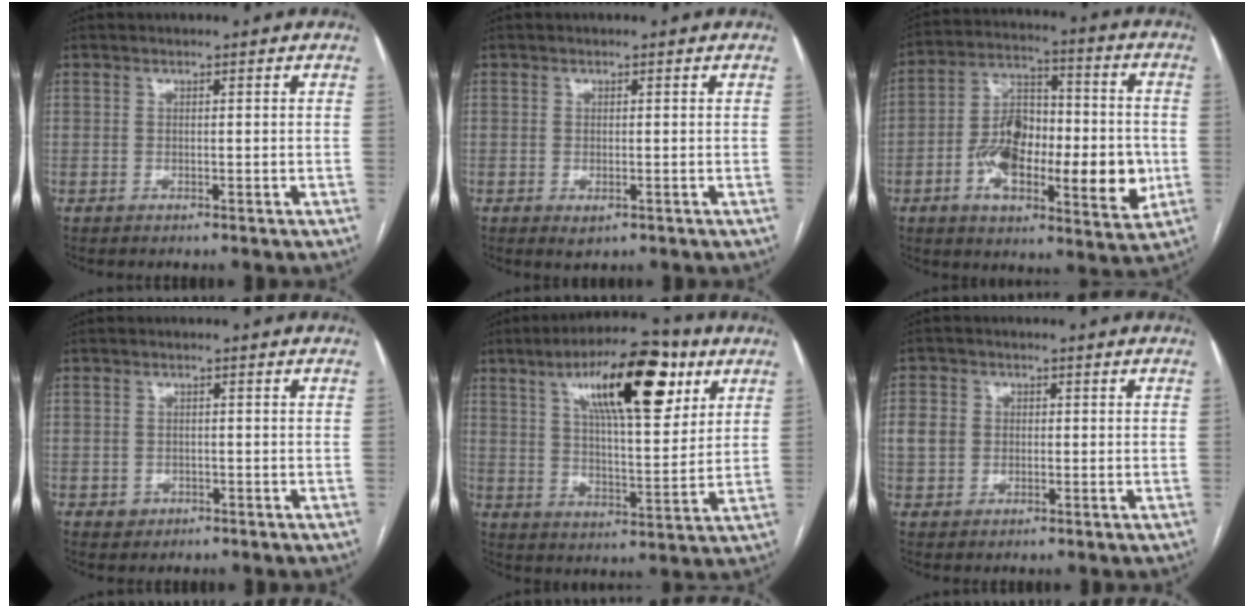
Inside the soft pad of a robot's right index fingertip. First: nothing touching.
{"total": 1.6, "force": [-0.6, 0.8, 1.3], "torque": [-0.016, -0.004, -0.002]}
{"total": 19.1, "force": [-4.3, 7.6, 17.0], "torque": [-0.279, 0.015, -0.064]}
{"total": 2.1, "force": [-0.7, 1.9, 0.3], "torque": [0.003, 0.007, -0.005]}
{"total": 17.3, "force": [8.5, 4.6, 14.4], "torque": [-0.231, 0.019, 0.138]}
{"total": 5.1, "force": [0.3, 4.6, 2.2], "torque": [-0.054, 0.015, 0.010]}